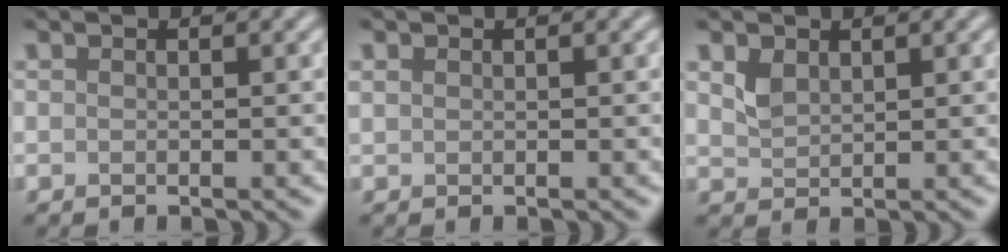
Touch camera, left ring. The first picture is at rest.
{"total": 0.5, "force": [0.3, 0.4, 0.2], "torque": [-0.004, 0.000, 0.008]}
{"total": 1.6, "force": [1.0, 1.0, 0.8], "torque": [-0.020, 0.000, 0.025]}